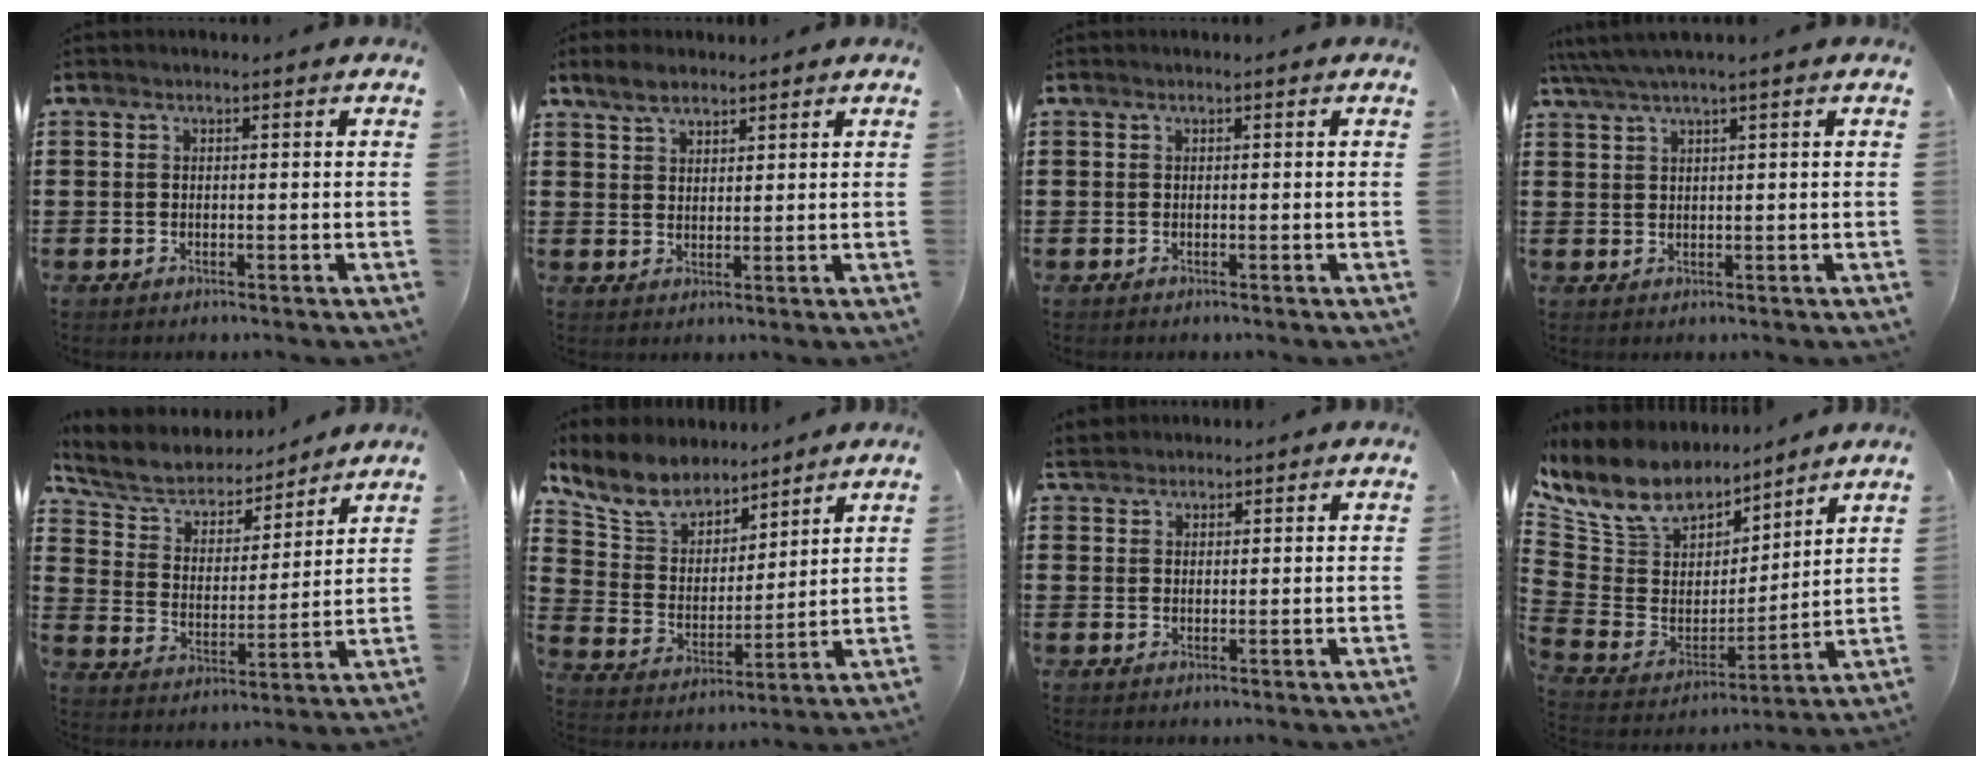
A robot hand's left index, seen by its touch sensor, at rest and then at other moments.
{"total": 3.4, "force": [2.8, 1.6, 1.1], "torque": [-0.030, 0.007, 0.053]}
{"total": 0.0}
{"total": 2.6, "force": [1.8, -0.2, 1.8], "torque": [-0.038, 0.001, 0.034]}
{"total": 6.4, "force": [5.9, 2.1, 1.6], "torque": [-0.065, -0.038, 0.099]}
{"total": 8.1, "force": [7.3, 3.3, 1.4], "torque": [-0.073, -0.044, 0.133]}
{"total": 2.0, "force": [1.9, 0.7, -0.1], "torque": [-0.004, 0.005, 0.038]}
{"total": 10.0, "force": [8.5, 4.6, 2.7], "torque": [-0.109, -0.058, 0.156]}